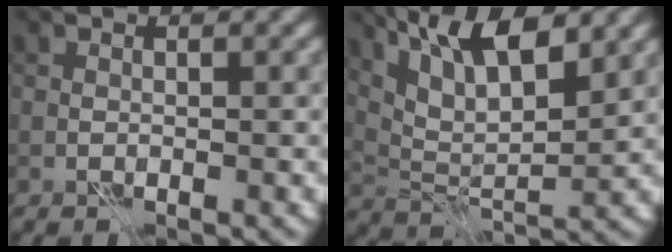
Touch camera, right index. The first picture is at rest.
{"total": 8.7, "force": [5.3, 3.0, 6.3], "torque": [-0.111, 0.010, 0.090]}